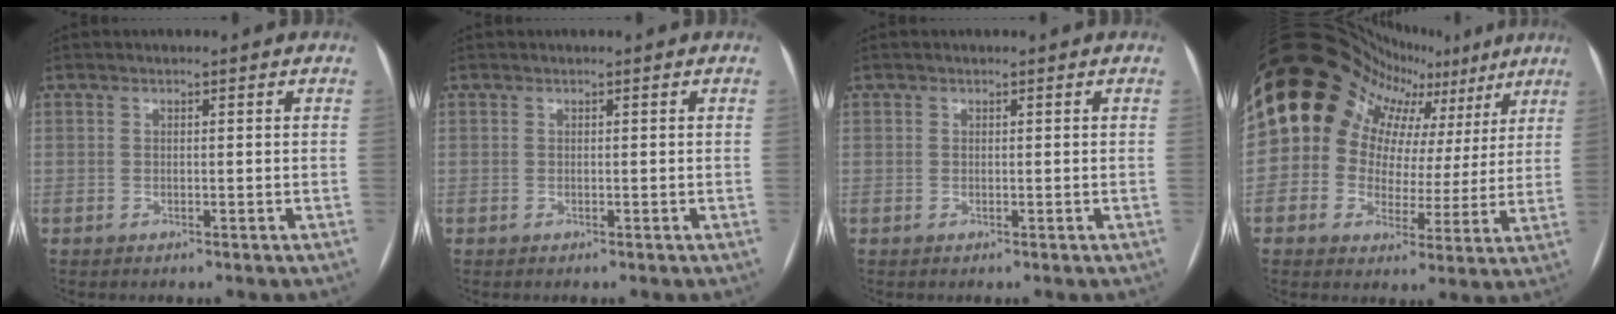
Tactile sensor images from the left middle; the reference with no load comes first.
{"total": 0.0}
{"total": 0.0}
{"total": 17.9, "force": [9.7, 12.3, 8.7], "torque": [-0.136, 0.067, 0.126]}